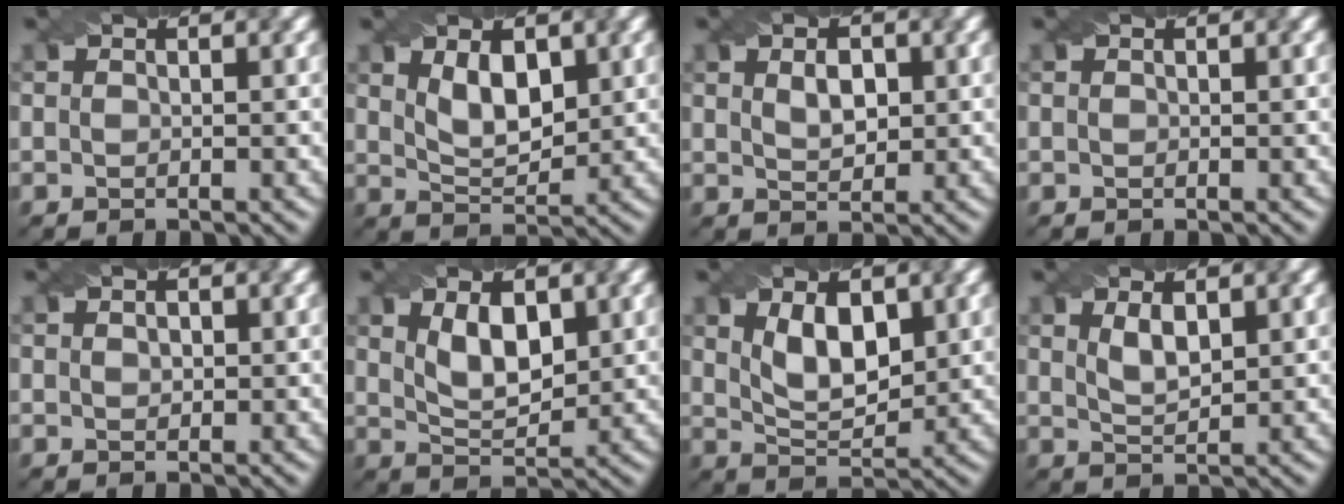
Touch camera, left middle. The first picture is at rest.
{"total": 4.1, "force": [1.6, 2.1, 3.1], "torque": [-0.061, -0.003, 0.030]}
{"total": 2.6, "force": [0.8, 1.5, 1.9], "torque": [-0.031, 0.004, 0.014]}
{"total": 0.0}
{"total": 0.8, "force": [0.2, 0.6, 0.5], "torque": [-0.008, 0.001, 0.006]}
{"total": 4.3, "force": [1.6, 2.2, 3.3], "torque": [-0.066, -0.003, 0.031]}
{"total": 4.8, "force": [1.7, 2.5, 3.7], "torque": [-0.072, -0.004, 0.032]}
{"total": 2.2, "force": [1.1, 0.8, 1.7], "torque": [-0.037, -0.002, 0.024]}